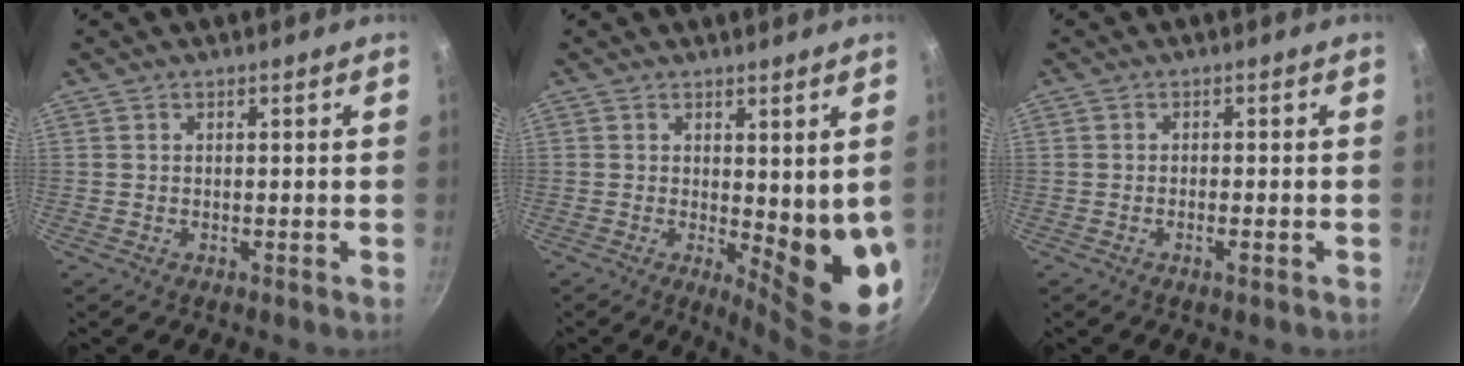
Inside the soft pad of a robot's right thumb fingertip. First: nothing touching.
{"total": 10.7, "force": [0.4, 3.6, 10.0], "torque": [-0.104, -0.027, 0.014]}
{"total": 1.4, "force": [-0.7, 0.3, 1.1], "torque": [-0.029, 0.005, -0.014]}